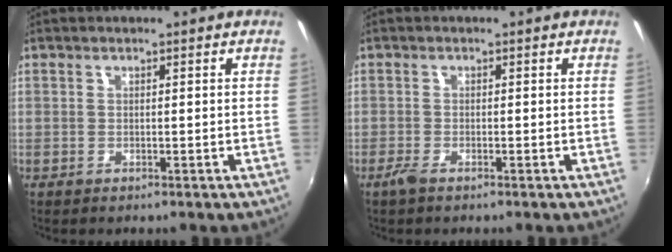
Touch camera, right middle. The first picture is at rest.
{"total": 1.8, "force": [-1.3, 0.3, 1.1], "torque": [-0.028, -0.005, -0.028]}